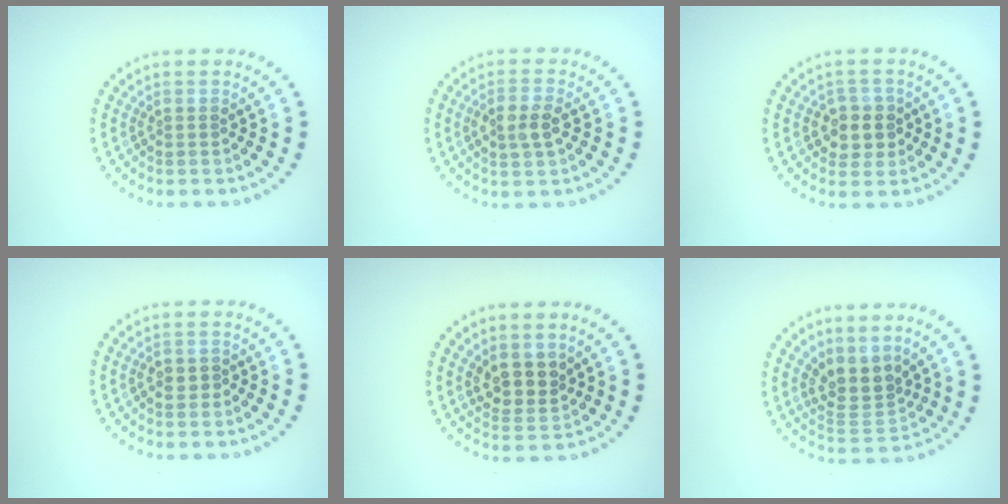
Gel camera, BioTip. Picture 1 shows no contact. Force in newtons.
{"total": 2.5, "press": 2.4, "slide": 0.6}
{"total": 2.8, "press": 2.7, "slide": 0.9}
{"total": 0.8, "press": 0.7, "slide": 0.4}
{"total": 3.0, "press": 2.6, "slide": 1.4}
{"total": 3.4, "press": 2.9, "slide": 1.8}